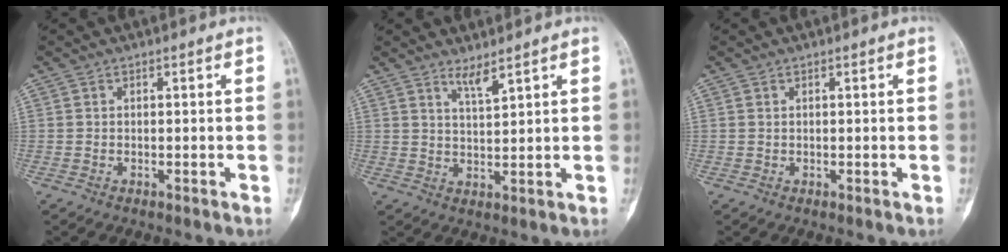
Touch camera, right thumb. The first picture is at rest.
{"total": 2.9, "force": [2.4, 0.1, 1.7], "torque": [-0.029, -0.026, 0.047]}
{"total": 0.0}